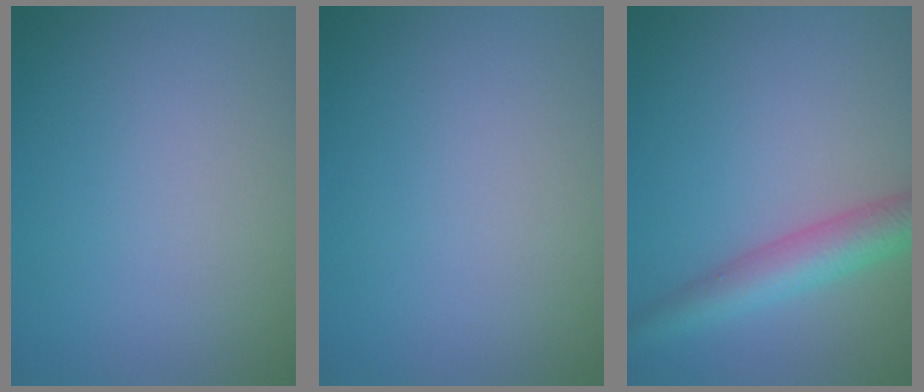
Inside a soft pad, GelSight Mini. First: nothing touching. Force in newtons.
{"total": 0.0}
{"total": 4.5, "press": 4.5, "slide": 0.1}